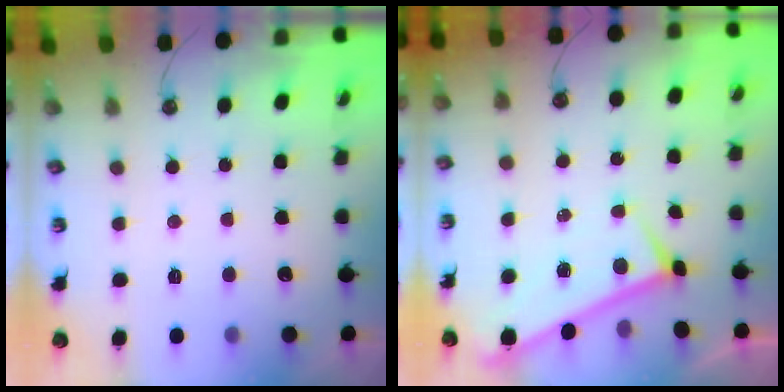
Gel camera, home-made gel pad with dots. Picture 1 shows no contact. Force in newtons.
{"total": 0.0}